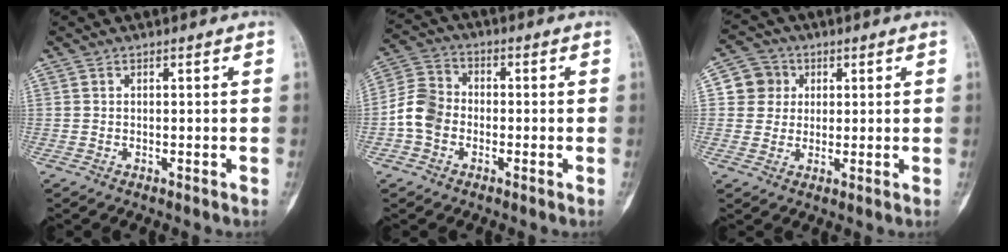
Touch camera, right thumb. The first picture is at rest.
{"total": 7.8, "force": [-1.8, 6.3, 4.1], "torque": [-0.067, 0.026, -0.048]}
{"total": 6.0, "force": [1.3, 5.8, 1.1], "torque": [0.016, 0.005, 0.018]}